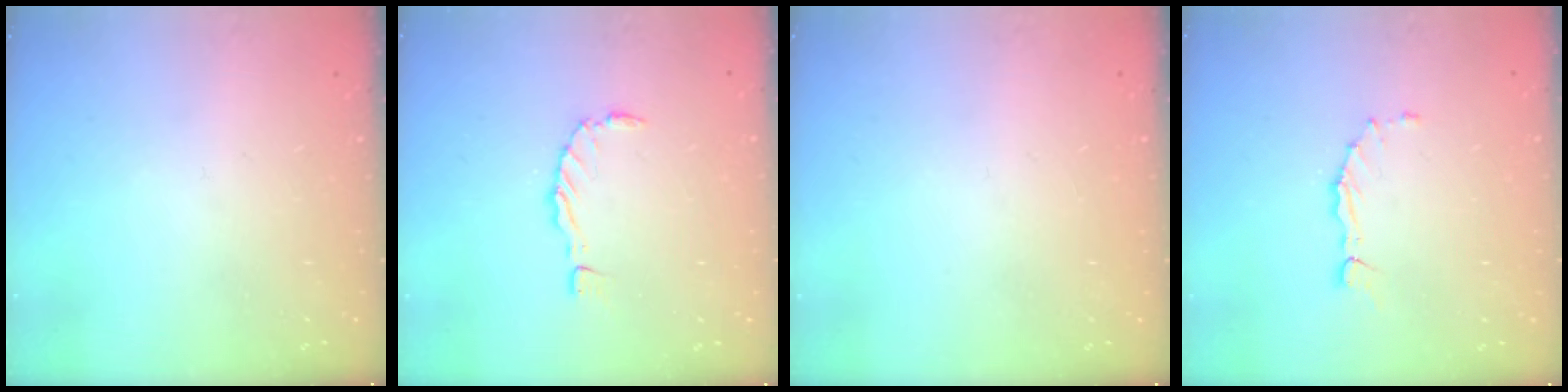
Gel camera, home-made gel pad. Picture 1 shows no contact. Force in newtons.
{"total": 0.0}
{"total": 0.0}
{"total": 1.6, "press": 1.6, "slide": 0.3}